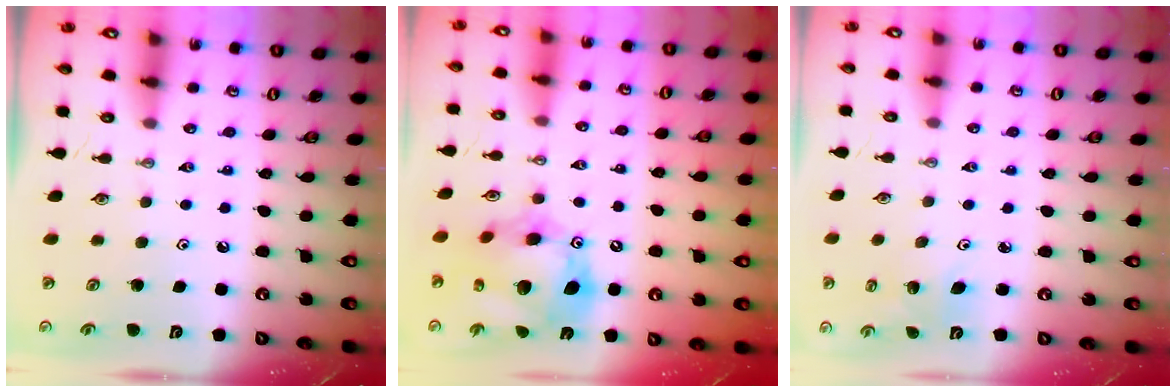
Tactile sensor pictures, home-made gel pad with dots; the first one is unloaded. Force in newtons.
{"total": 16.7, "press": 16.6, "slide": 1.7}
{"total": 3.3, "press": 2.3, "slide": 2.4}